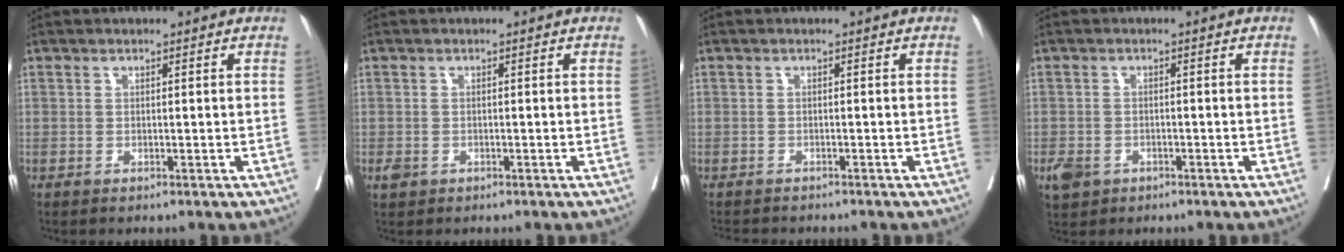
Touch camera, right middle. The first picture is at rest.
{"total": 1.3, "force": [-0.6, 1.0, 0.6], "torque": [-0.014, 0.001, -0.006]}
{"total": 5.2, "force": [-4.7, 1.2, 1.8], "torque": [-0.023, -0.006, -0.066]}
{"total": 5.0, "force": [-2.8, 3.8, 1.5], "torque": [-0.028, 0.002, -0.041]}